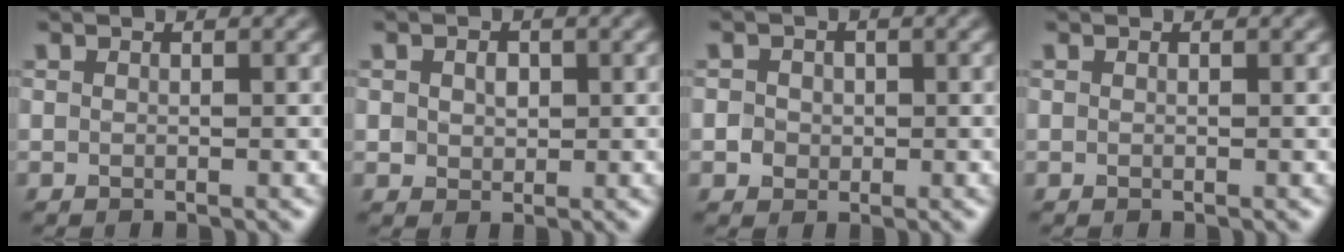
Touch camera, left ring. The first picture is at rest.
{"total": 1.7, "force": [0.3, 1.4, 0.9], "torque": [-0.018, -0.001, 0.007]}
{"total": 2.3, "force": [0.2, 2.1, 0.8], "torque": [0.001, 0.006, -0.004]}
{"total": 0.0}